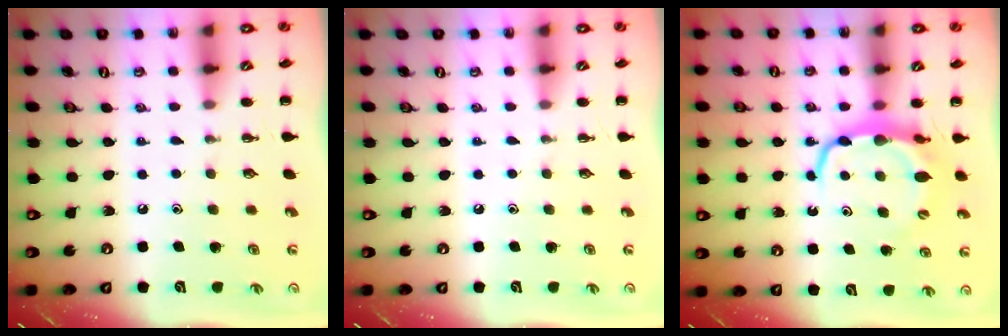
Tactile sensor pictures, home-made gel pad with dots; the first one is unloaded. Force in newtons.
{"total": 0.0}
{"total": 7.4, "press": 7.3, "slide": 0.9}